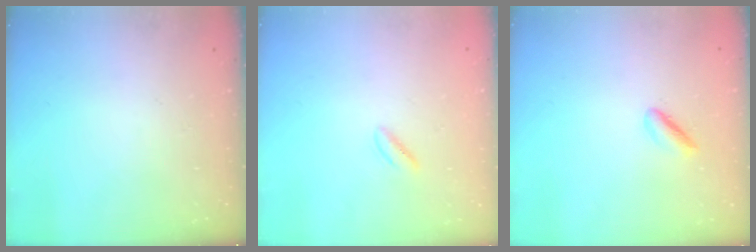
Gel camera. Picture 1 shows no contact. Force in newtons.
{"total": 1.4, "press": 1.0, "slide": 0.9}
{"total": 1.8, "press": 1.7, "slide": 0.4}